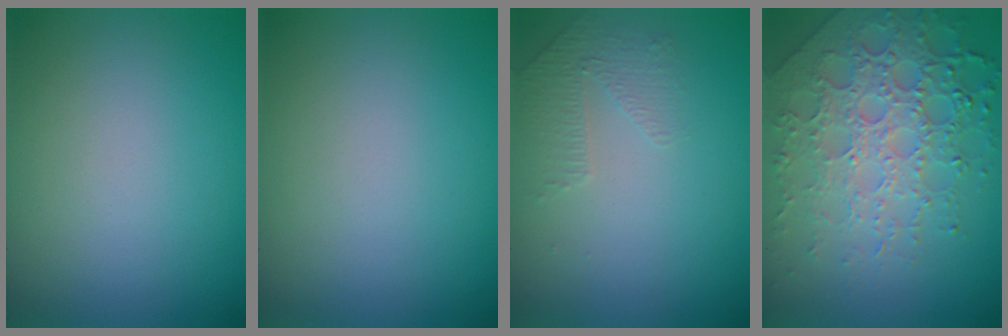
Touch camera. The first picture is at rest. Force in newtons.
{"total": 0.0}
{"total": 1.4, "press": 0.8, "slide": 1.1}
{"total": 7.7, "press": 5.3, "slide": 5.5}